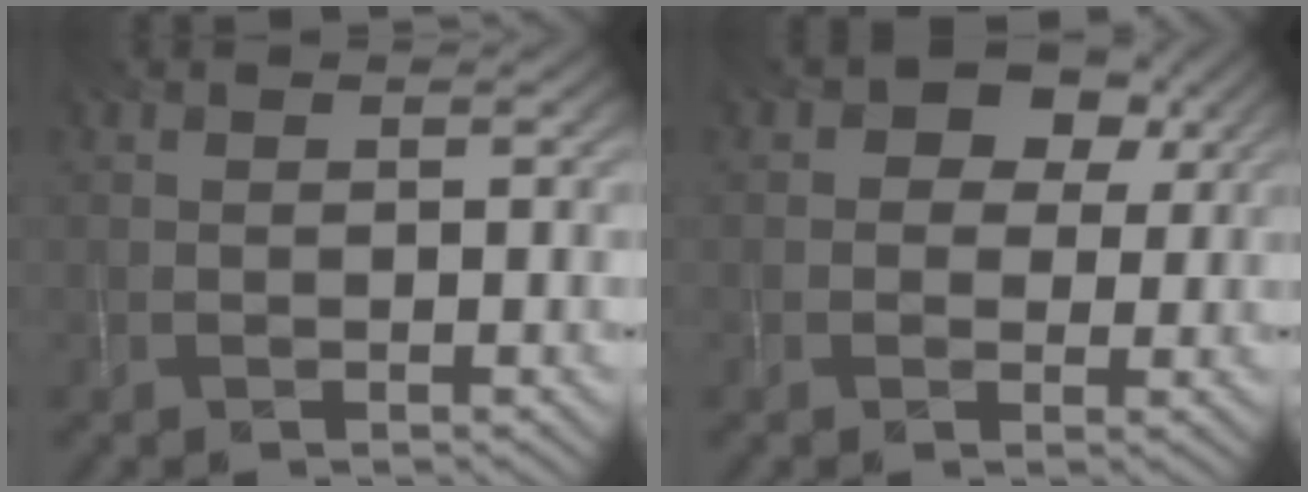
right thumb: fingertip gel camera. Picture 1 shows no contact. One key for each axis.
{"total": 6.9, "fx": 2.5, "fy": 5.4, "fz": 3.5, "tx": -0.055, "ty": 0.015, "tz": 0.015}